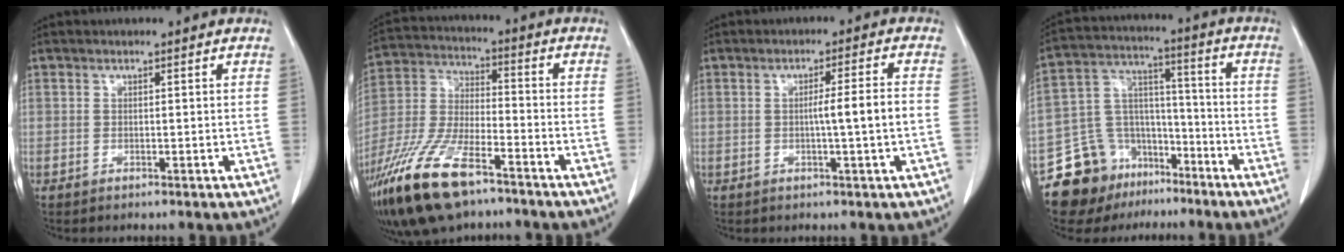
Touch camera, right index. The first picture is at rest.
{"total": 17.5, "force": [-11.6, 5.5, 12.0], "torque": [-0.274, -0.024, -0.219]}
{"total": 4.9, "force": [-0.7, -0.7, 4.8], "torque": [-0.074, 0.003, -0.012]}
{"total": 14.9, "force": [-10.6, 9.8, 3.8], "torque": [-0.067, 0.076, -0.176]}